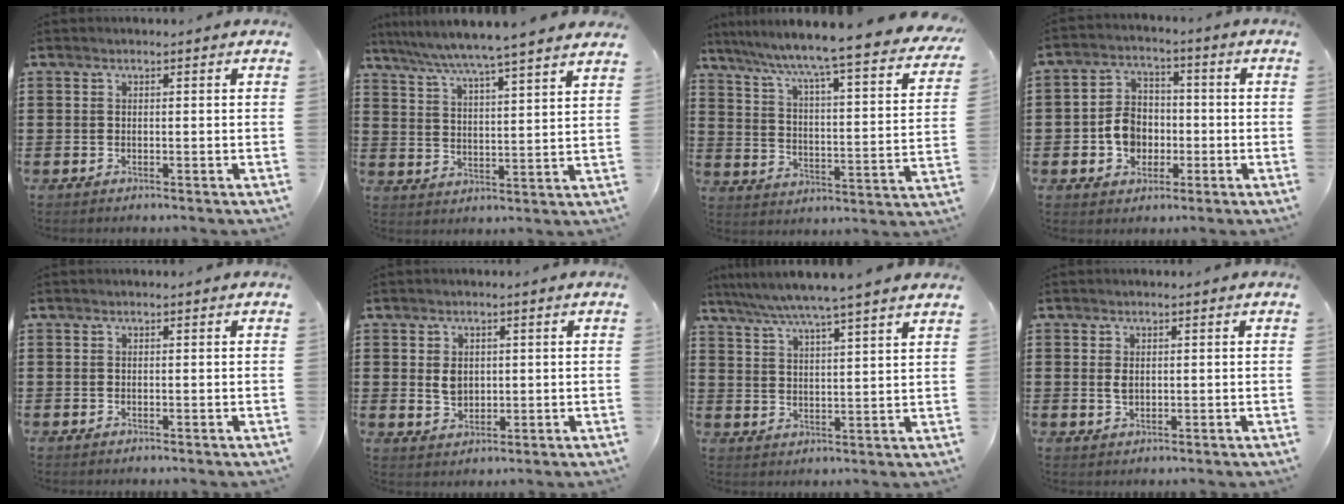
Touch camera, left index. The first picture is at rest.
{"total": 5.8, "force": [5.3, -1.2, 2.0], "torque": [-0.063, -0.041, 0.085]}
{"total": 5.8, "force": [4.9, -1.0, 3.1], "torque": [-0.084, -0.055, 0.068]}
{"total": 6.3, "force": [-1.5, 5.3, 3.1], "torque": [-0.081, 0.012, -0.031]}
{"total": 0.0}
{"total": 2.9, "force": [0.5, 2.3, 1.8], "torque": [-0.034, 0.006, 0.006]}
{"total": 5.6, "force": [4.9, -1.0, 2.6], "torque": [-0.068, -0.028, 0.083]}
{"total": 1.6, "force": [0.3, 0.9, 1.3], "torque": [-0.029, 0.006, 0.003]}